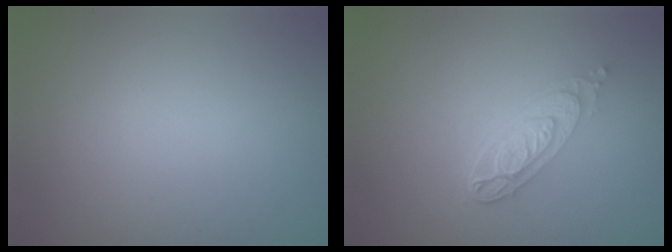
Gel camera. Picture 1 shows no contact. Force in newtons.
{"total": 4.0, "press": 3.1, "slide": 2.6}